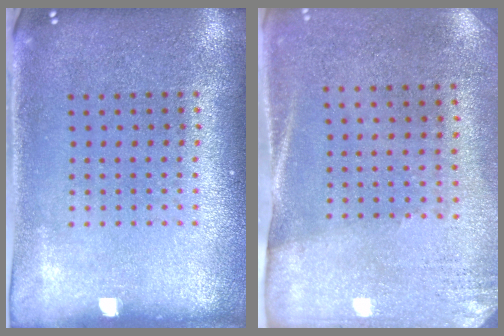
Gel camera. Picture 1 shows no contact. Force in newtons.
{"total": 2.6, "press": 2.3, "slide": 1.3}